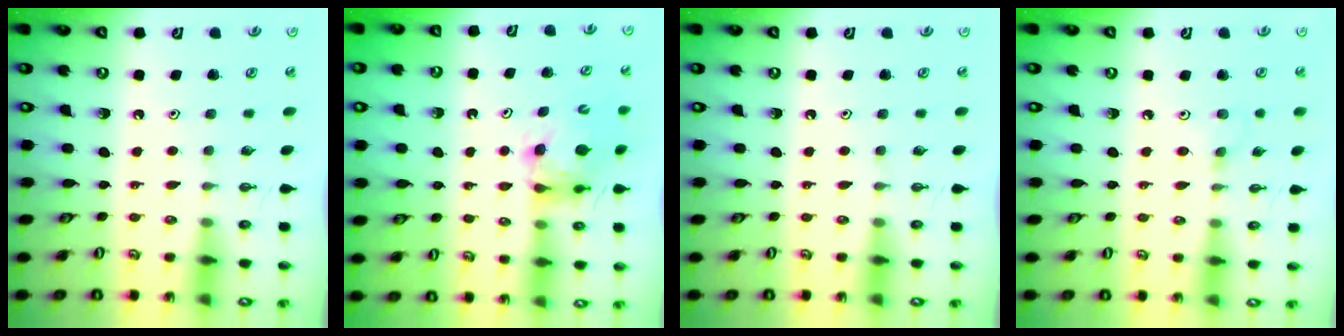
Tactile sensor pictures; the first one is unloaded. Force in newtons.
{"total": 5.6, "press": 5.6, "slide": 0.4}
{"total": 0.0}
{"total": 3.7, "press": 3.7, "slide": 0.5}